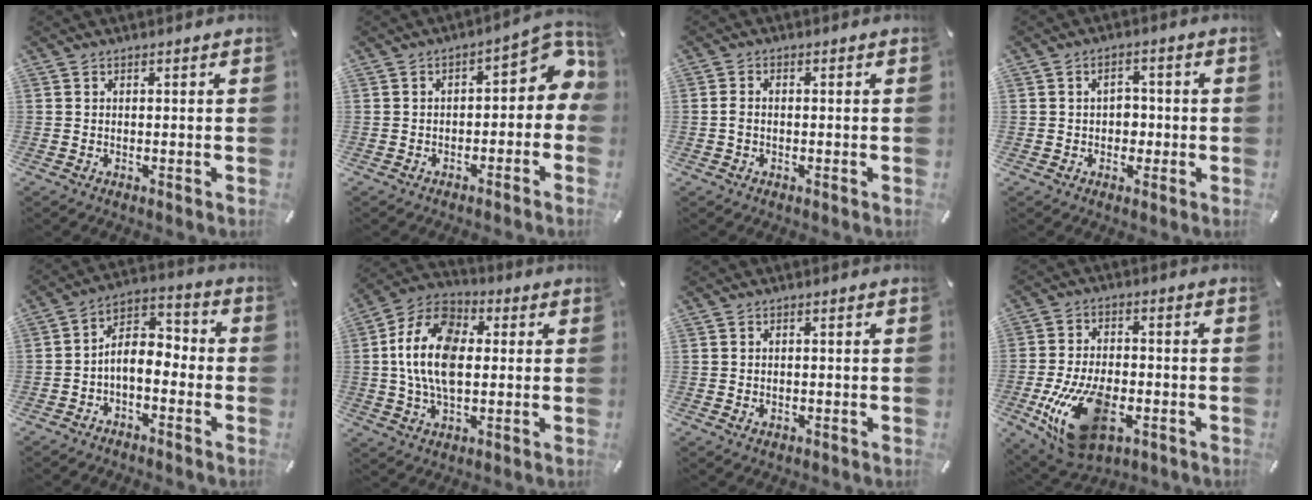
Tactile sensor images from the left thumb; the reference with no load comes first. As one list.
[{"total": 8.5, "force": [1.3, 4.7, 6.9], "torque": [-0.078, -0.015, 0.017]}, {"total": 1.7, "force": [-0.4, 1.0, 1.3], "torque": [-0.025, 0.002, -0.008]}, {"total": 3.9, "force": [-0.3, 3.1, 2.4], "torque": [-0.030, 0.002, -0.012]}, {"total": 7.0, "force": [-2.6, 4.7, 4.5], "torque": [-0.089, 0.009, -0.050]}, {"total": 15.3, "force": [0.9, 10.2, 11.3], "torque": [-0.246, 0.011, 0.016]}, {"total": 0.7, "force": [-0.2, 0.6, 0.3], "torque": [-0.008, 0.003, -0.004]}, {"total": 17.7, "force": [-5.6, 10.1, 13.4], "torque": [-0.249, 0.009, -0.087]}]